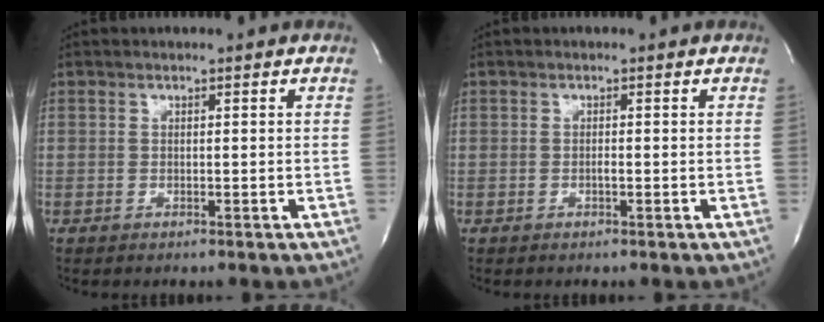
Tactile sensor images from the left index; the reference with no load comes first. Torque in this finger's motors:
{"motor_torque": [0.29, 0.10, -0.02, 0.00]}